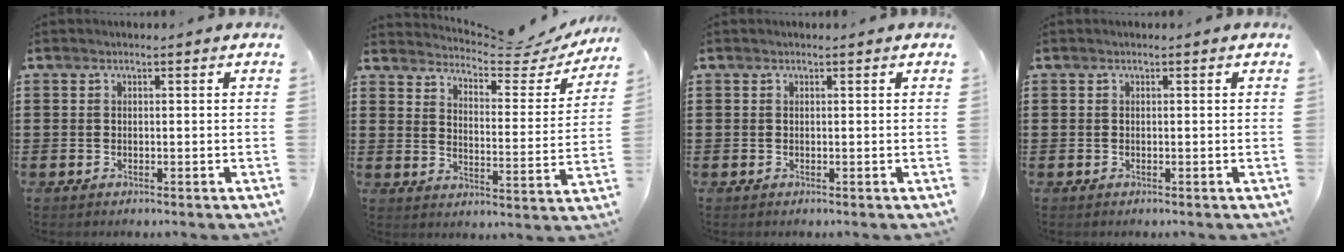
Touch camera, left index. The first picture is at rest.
{"total": 4.6, "force": [4.4, 0.2, 1.3], "torque": [-0.042, -0.037, 0.067]}
{"total": 0.0}
{"total": 0.0}